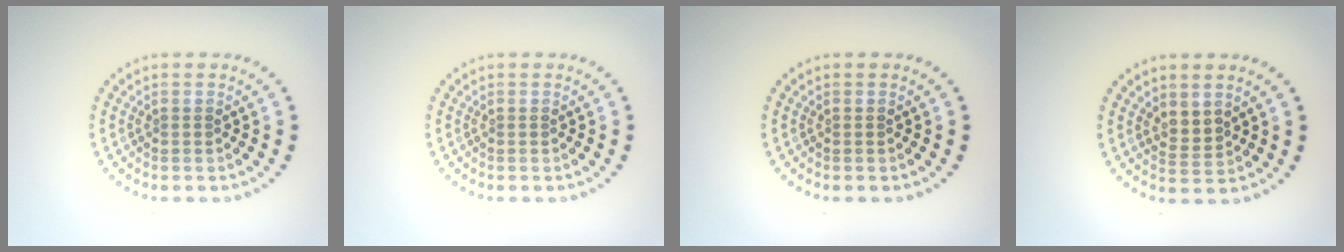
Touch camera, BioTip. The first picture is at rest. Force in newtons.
{"total": 0.0}
{"total": 0.0}
{"total": 1.7, "press": 1.4, "slide": 1.0}